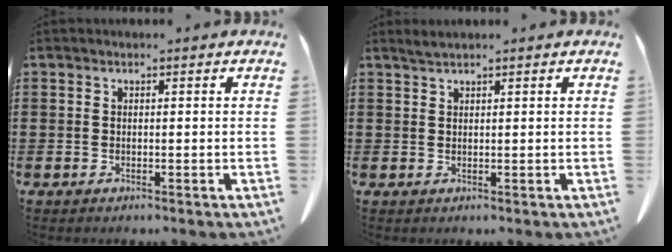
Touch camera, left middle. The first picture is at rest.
{"total": 1.1, "force": [1.0, 0.0, 0.5], "torque": [-0.012, 0.000, 0.019]}